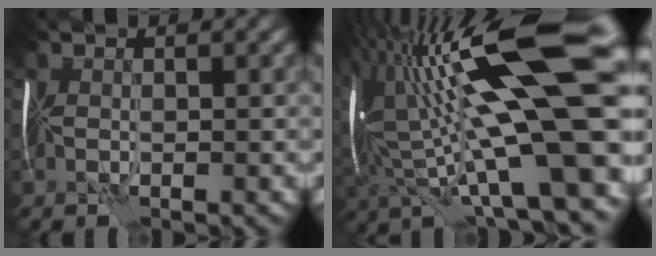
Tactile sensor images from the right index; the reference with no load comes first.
{"total": 18.7, "force": [2.7, 4.6, 18.0], "torque": [-0.294, 0.020, 0.049]}